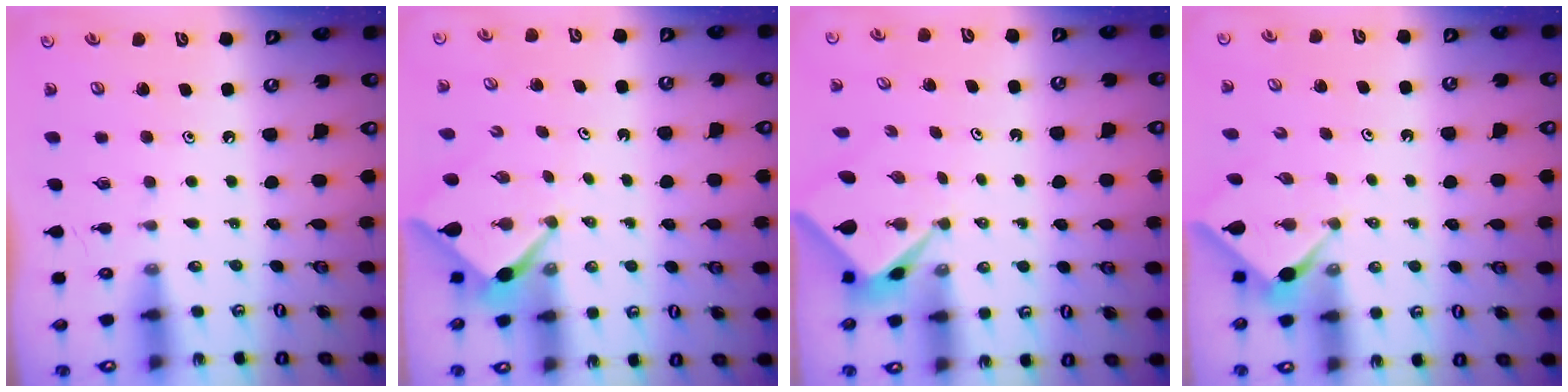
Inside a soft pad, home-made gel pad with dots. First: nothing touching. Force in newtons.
{"total": 2.5, "press": 2.4, "slide": 0.3}
{"total": 1.9, "press": 1.9, "slide": 0.2}
{"total": 3.6, "press": 3.6, "slide": 0.4}